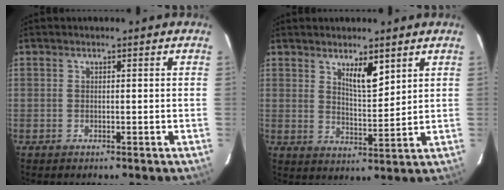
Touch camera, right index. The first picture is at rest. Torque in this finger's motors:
{"motor_torque": [0.33, 0.22, 0.09, 0.06]}